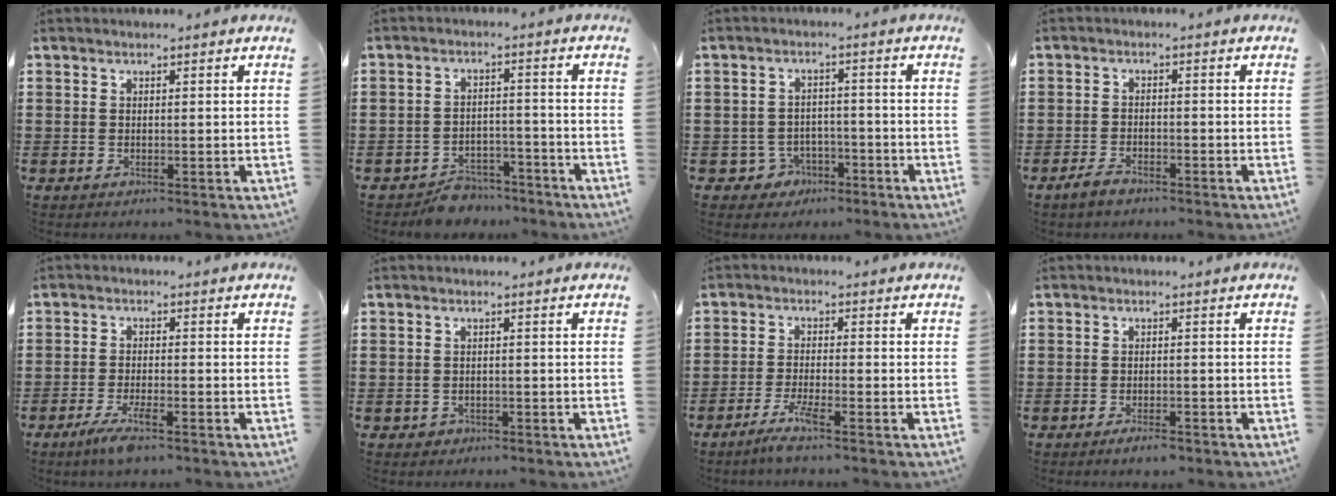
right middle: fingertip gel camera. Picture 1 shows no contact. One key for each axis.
{"total": 4.5, "fx": -4.3, "fy": 1.2, "fz": 0.3, "tx": -0.008, "ty": 0.011, "tz": -0.088}
{"total": 3.7, "fx": -2.7, "fy": 2.4, "fz": 0.8, "tx": -0.030, "ty": 0.004, "tz": -0.060}
{"total": 2.5, "fx": -2.0, "fy": 0.9, "fz": 1.1, "tx": -0.028, "ty": 0.003, "tz": -0.043}
{"total": 3.9, "fx": -2.5, "fy": 0.5, "fz": 3.0, "tx": -0.069, "ty": -0.009, "tz": -0.048}
{"total": 1.0, "fx": -0.7, "fy": 0.7, "fz": 0.1, "tx": -0.005, "ty": 0.002, "tz": -0.018}
{"total": 3.5, "fx": -2.4, "fy": 0.1, "fz": 2.5, "tx": -0.055, "ty": -0.005, "tz": -0.047}
{"total": 2.0, "fx": -1.8, "fy": 0.6, "fz": 0.7, "tx": -0.015, "ty": 0.000, "tz": -0.034}